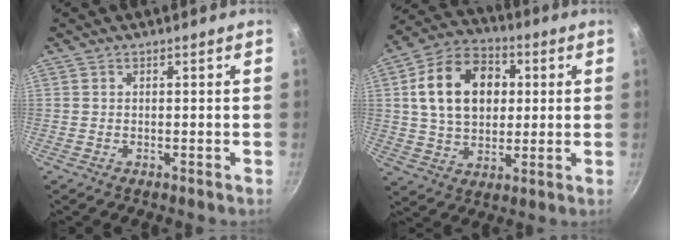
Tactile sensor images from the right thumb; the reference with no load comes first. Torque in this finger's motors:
{"motor_torque": [-0.50, 1.11, 0.69, 0.19, 0.30]}